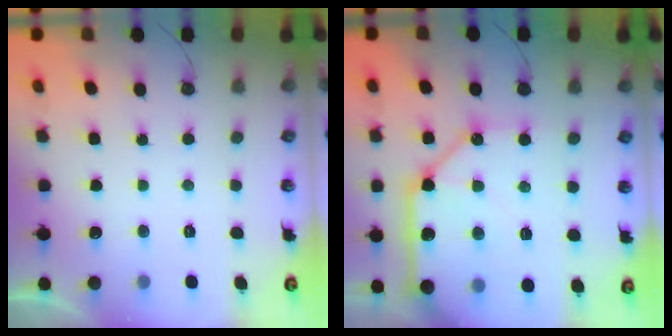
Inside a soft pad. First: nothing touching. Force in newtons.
{"total": 21.5, "press": 21.3, "slide": 2.8}